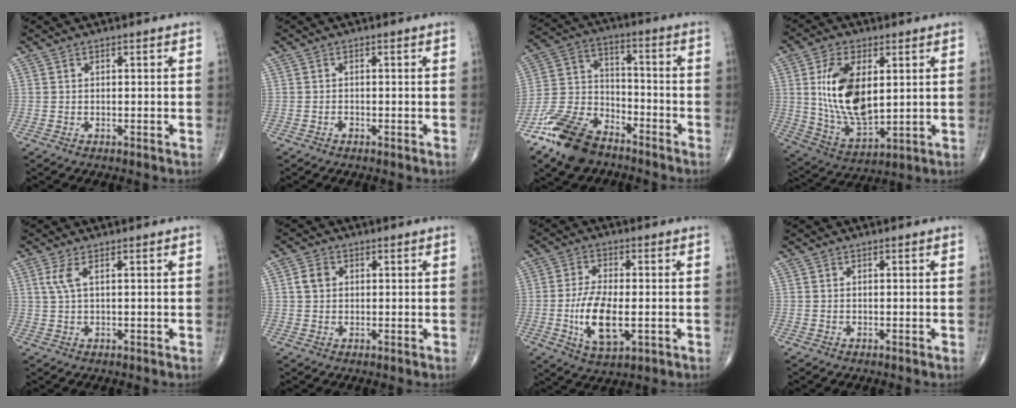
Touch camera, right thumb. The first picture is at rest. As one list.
[{"total": 0.6, "force": [-0.5, 0.3, 0.2], "torque": [-0.004, 0.003, -0.009]}, {"total": 14.9, "force": [-10.6, 7.9, 7.0], "torque": [-0.122, 0.061, -0.205]}, {"total": 15.6, "force": [2.9, 8.2, 12.9], "torque": [-0.236, -0.020, 0.065]}, {"total": 2.6, "force": [0.9, 0.6, 2.4], "torque": [-0.069, 0.008, 0.026]}, {"total": 3.0, "force": [0.6, 2.5, 1.7], "torque": [-0.028, 0.005, 0.010]}, {"total": 10.3, "force": [-2.1, 4.6, 9.0], "torque": [-0.171, -0.002, -0.034]}, {"total": 0.0}]